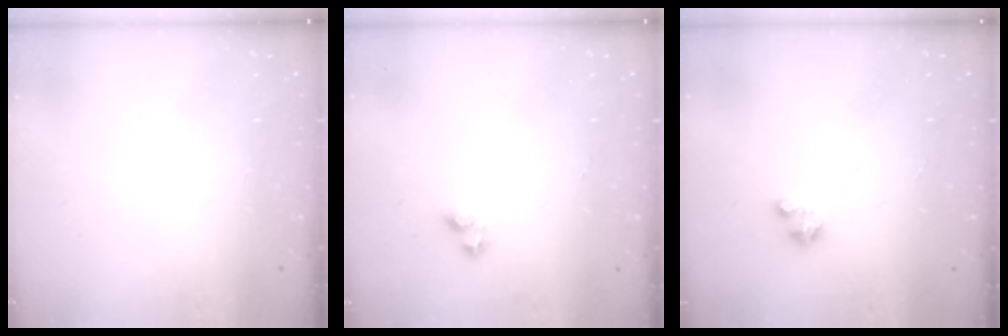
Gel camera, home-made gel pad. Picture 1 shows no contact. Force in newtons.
{"total": 2.5, "press": 2.2, "slide": 1.3}
{"total": 0.9, "press": 0.9, "slide": 0.2}